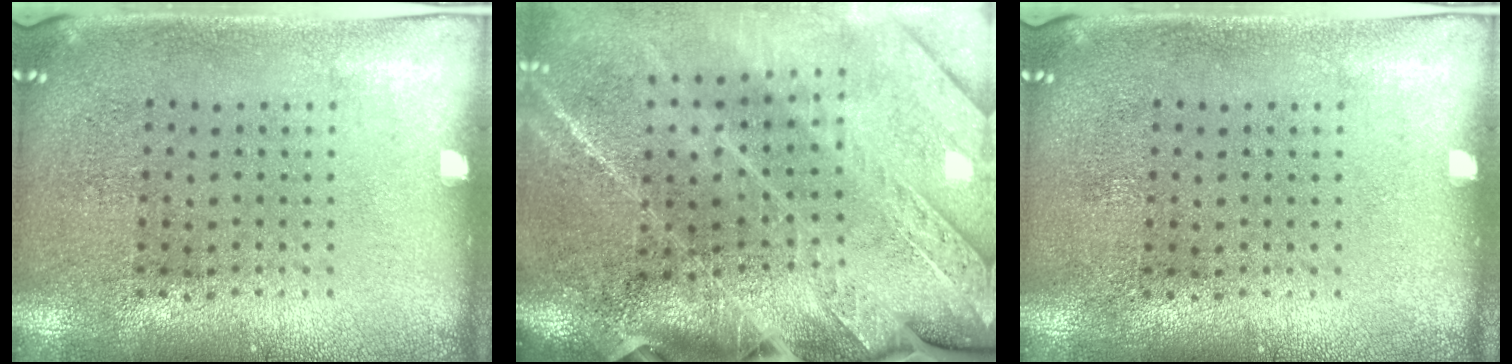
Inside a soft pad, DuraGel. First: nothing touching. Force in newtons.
{"total": 3.8, "press": 3.3, "slide": 1.9}
{"total": 0.0}